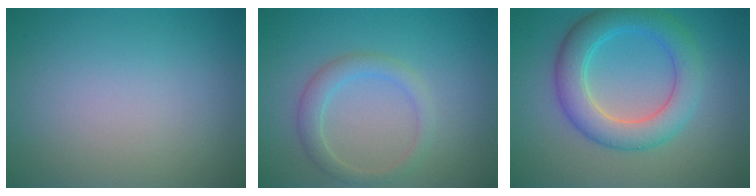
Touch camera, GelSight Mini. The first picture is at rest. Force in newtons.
{"total": 2.4, "press": 2.4, "slide": 0.1}
{"total": 5.8, "press": 5.8, "slide": 0.2}